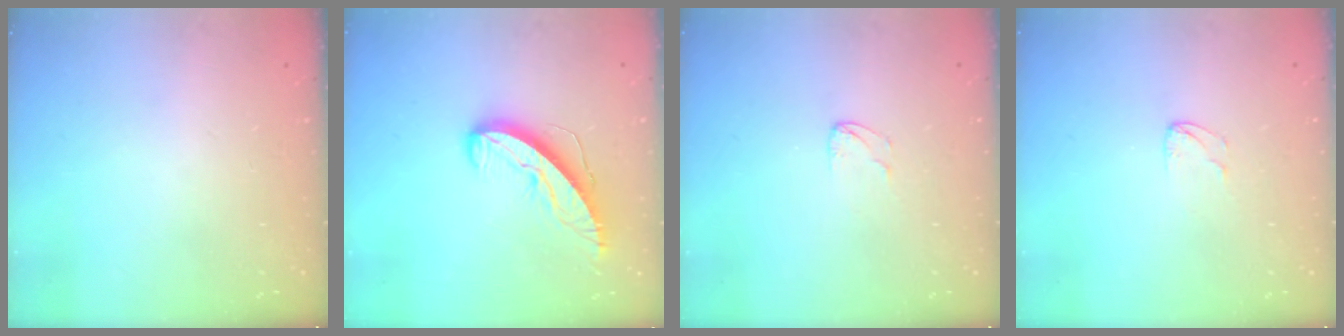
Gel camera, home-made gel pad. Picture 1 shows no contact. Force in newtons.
{"total": 9.6, "press": 9.6, "slide": 0.3}
{"total": 4.1, "press": 4.1, "slide": 0.3}
{"total": 4.1, "press": 4.1, "slide": 0.3}